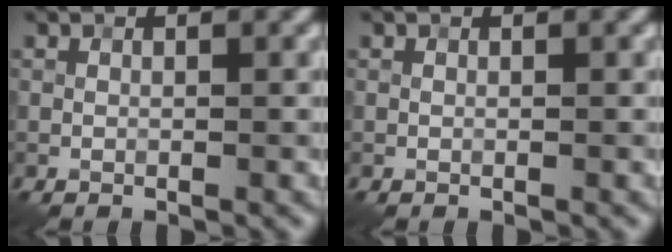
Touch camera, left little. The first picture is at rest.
{"total": 0.0}